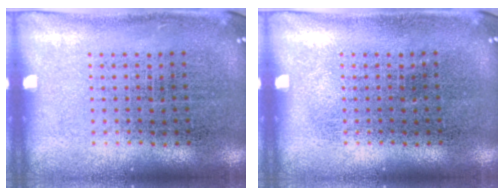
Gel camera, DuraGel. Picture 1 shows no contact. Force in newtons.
{"total": 0.0}